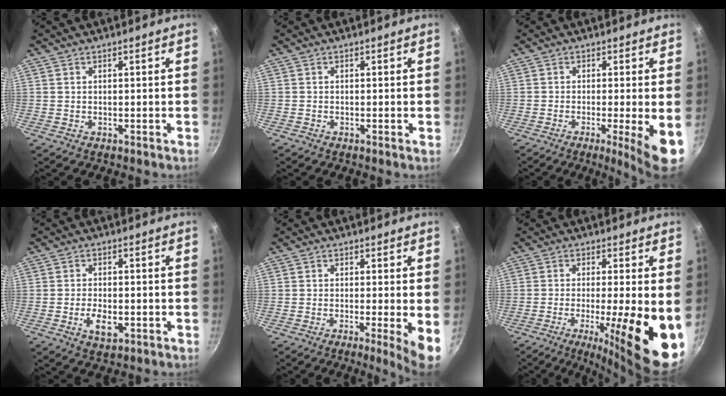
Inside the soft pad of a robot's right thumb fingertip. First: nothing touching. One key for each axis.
{"total": 0.0}
{"total": 8.1, "fx": -2.1, "fy": 0.7, "fz": 7.8, "tx": -0.112, "ty": -0.005, "tz": -0.030}
{"total": 5.1, "fx": -1.6, "fy": 2.8, "fz": 3.9, "tx": -0.070, "ty": 0.007, "tz": -0.027}
{"total": 6.2, "fx": -1.2, "fy": 0.5, "fz": 6.1, "tx": -0.084, "ty": -0.008, "tz": -0.019}
{"total": 16.4, "fx": -4.1, "fy": 3.3, "fz": 15.6, "tx": -0.219, "ty": -0.008, "tz": -0.058}